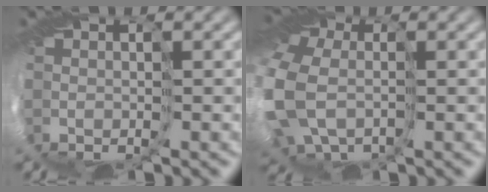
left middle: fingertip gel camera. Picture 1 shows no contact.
{"total": 12.1, "force": [-0.6, 9.6, 7.3], "torque": [-0.204, -0.027, -0.006]}